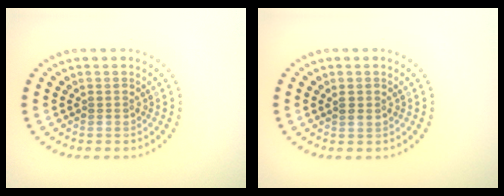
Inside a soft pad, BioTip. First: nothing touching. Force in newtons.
{"total": 0.6, "press": 0.5, "slide": 0.2}